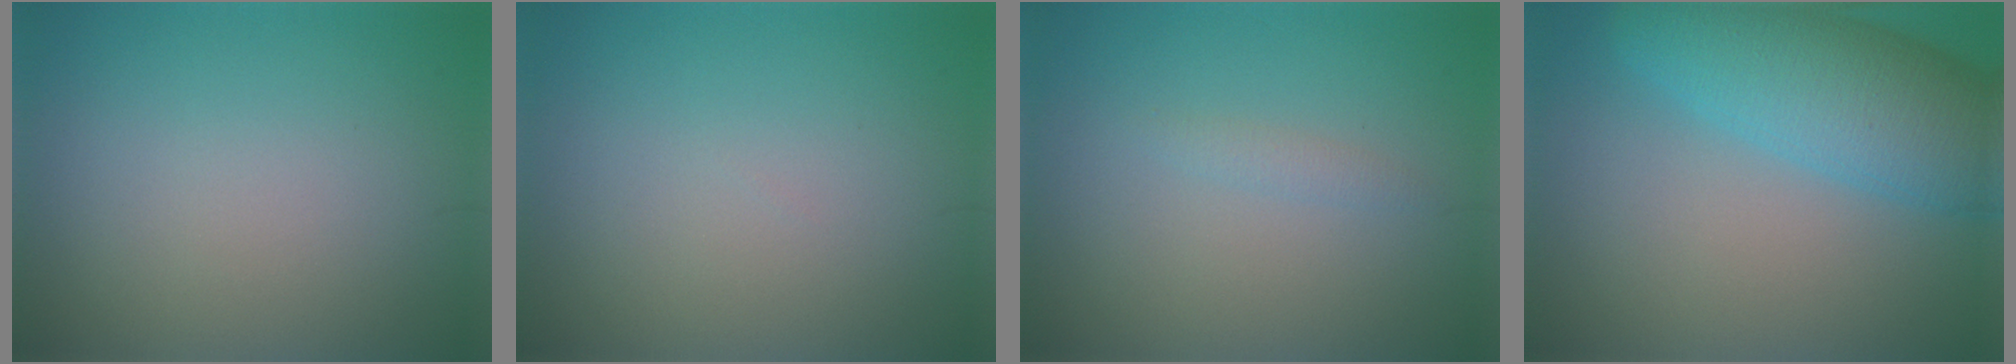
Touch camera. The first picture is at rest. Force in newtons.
{"total": 0.0}
{"total": 0.9, "press": 0.9, "slide": 0.0}
{"total": 9.1, "press": 9.1, "slide": 0.5}